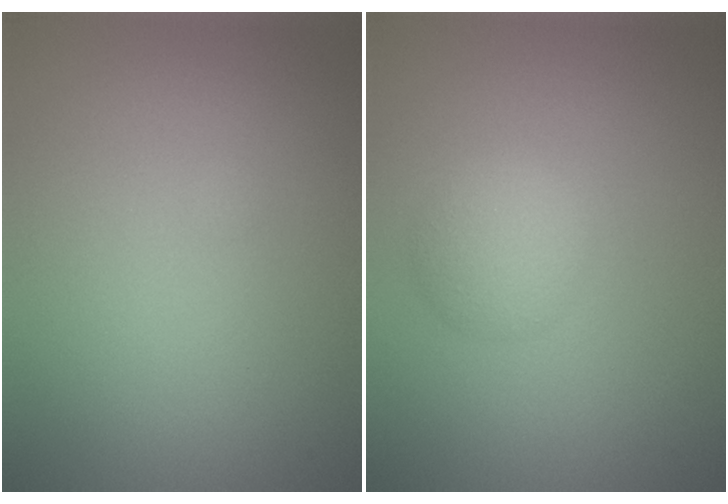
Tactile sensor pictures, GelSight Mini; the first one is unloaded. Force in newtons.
{"total": 2.6, "press": 2.6, "slide": 0.1}